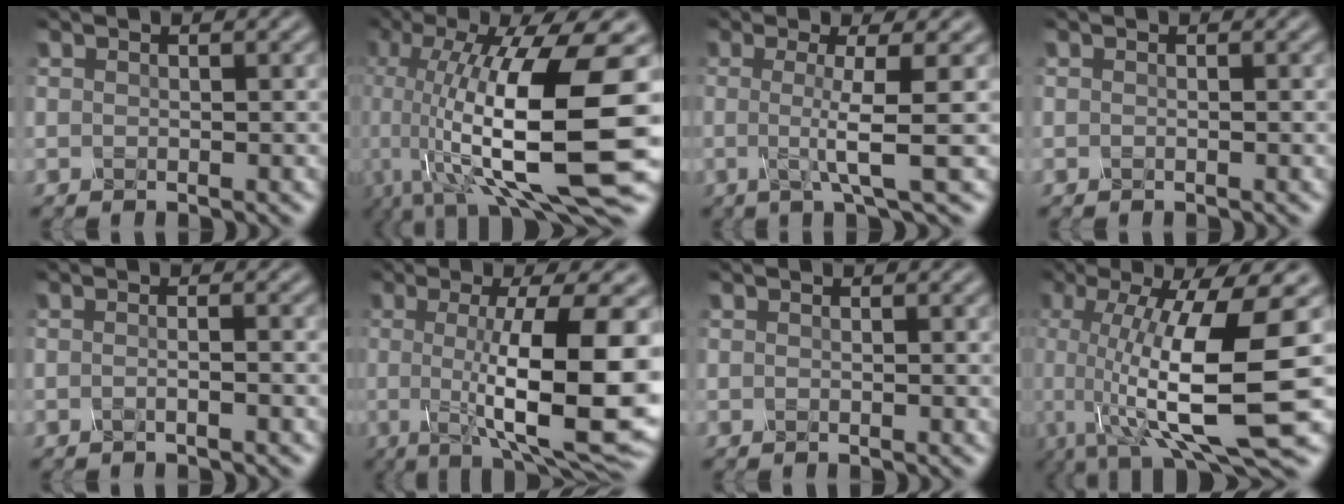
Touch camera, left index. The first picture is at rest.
{"total": 16.3, "force": [-1.3, 4.8, 15.6], "torque": [-0.282, 0.015, -0.015]}
{"total": 4.7, "force": [-0.2, 0.7, 4.6], "torque": [-0.075, -0.006, -0.008]}
{"total": 0.0}
{"total": 1.7, "force": [-0.1, 0.9, 1.4], "torque": [0.002, -0.008, -0.024]}
{"total": 13.0, "force": [-0.8, 3.3, 12.5], "torque": [-0.166, -0.011, -0.010]}
{"total": 0.0}
{"total": 13.0, "force": [-0.9, 3.2, 12.5], "torque": [-0.213, -0.006, -0.006]}